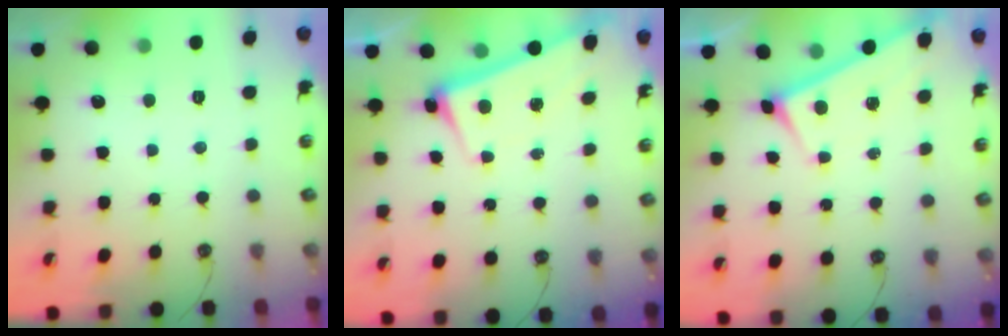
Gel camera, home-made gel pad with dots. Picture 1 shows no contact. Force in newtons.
{"total": 2.8, "press": 2.6, "slide": 0.9}
{"total": 3.3, "press": 3.3, "slide": 0.3}